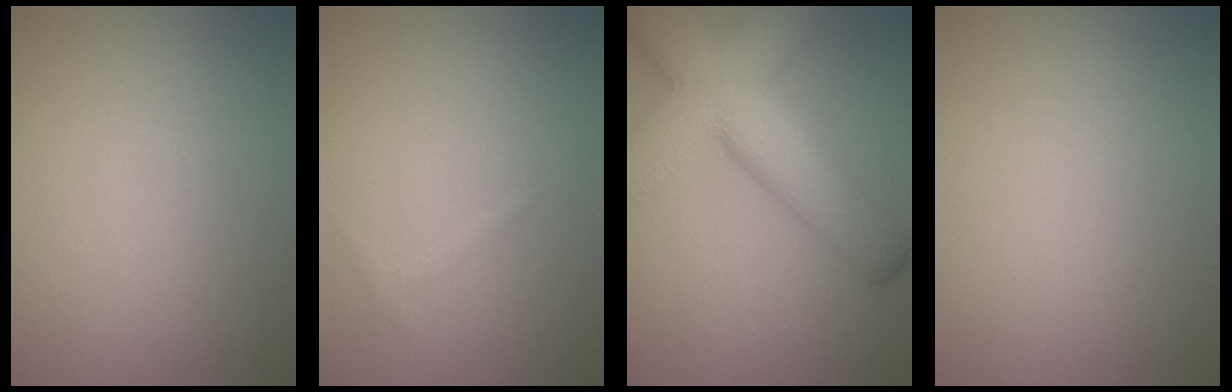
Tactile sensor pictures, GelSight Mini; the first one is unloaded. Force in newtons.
{"total": 0.5, "press": 0.5, "slide": 0.1}
{"total": 11.5, "press": 11.5, "slide": 0.6}
{"total": 0.0}